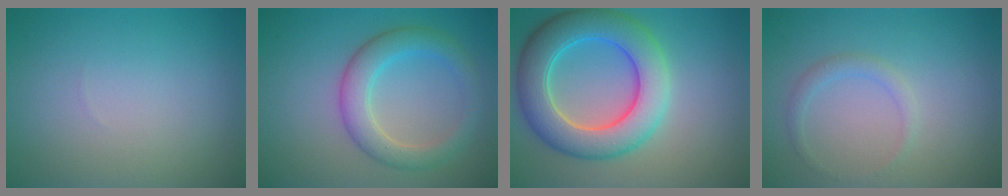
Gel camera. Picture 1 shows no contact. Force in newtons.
{"total": 4.3, "press": 4.3, "slide": 0.2}
{"total": 8.4, "press": 8.4, "slide": 0.3}
{"total": 1.3, "press": 1.3, "slide": 0.1}